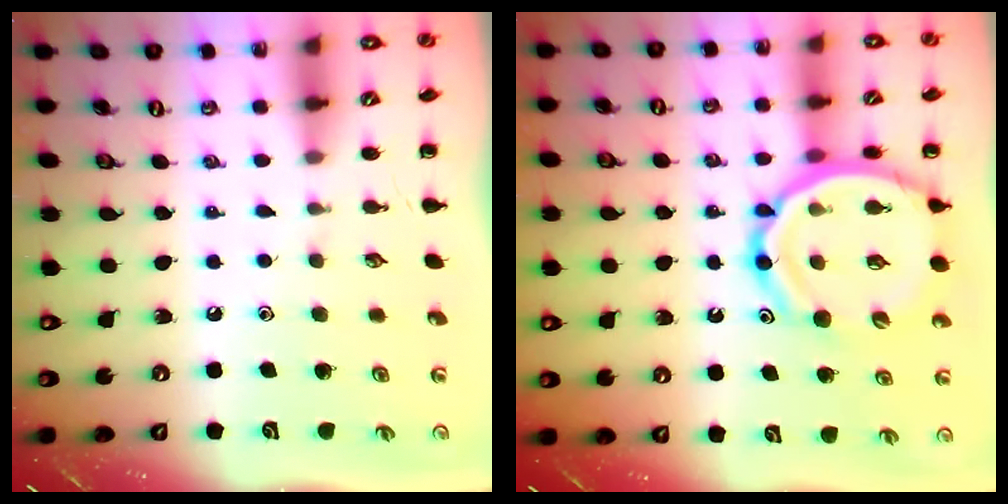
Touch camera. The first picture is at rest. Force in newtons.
{"total": 16.9, "press": 16.5, "slide": 3.7}